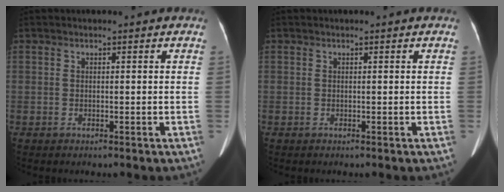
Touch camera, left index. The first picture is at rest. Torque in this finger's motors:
{"motor_torque": [0.00, 0.00, 0.00, 0.01]}